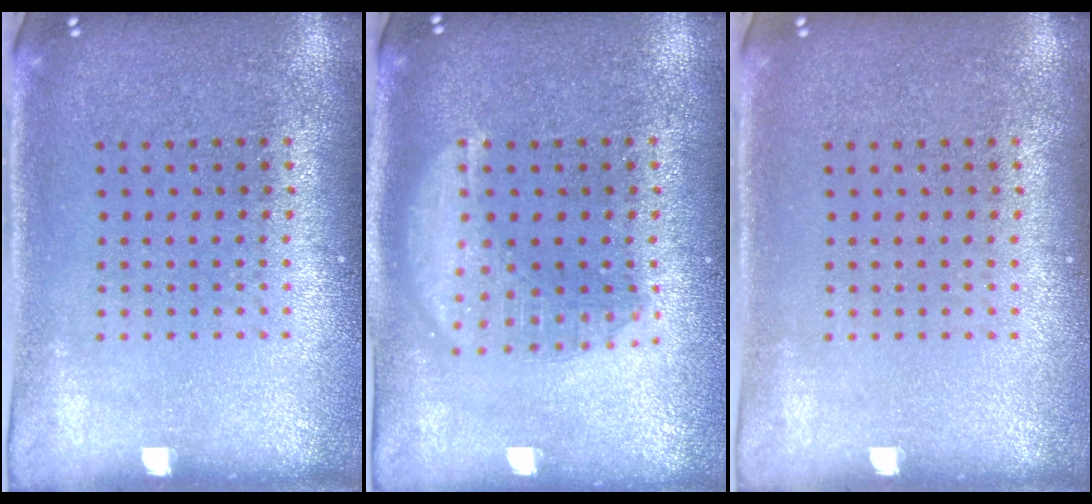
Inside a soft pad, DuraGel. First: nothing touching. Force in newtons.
{"total": 1.8, "press": 1.8, "slide": 0.2}
{"total": 0.0}